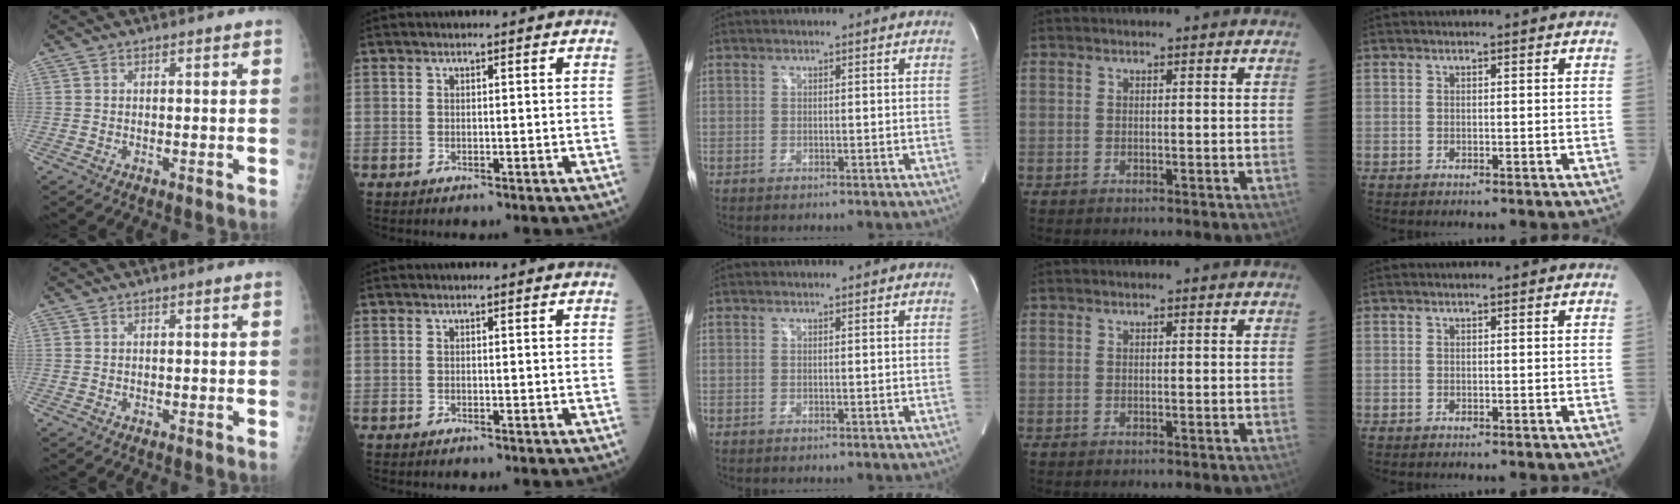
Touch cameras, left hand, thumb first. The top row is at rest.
{}